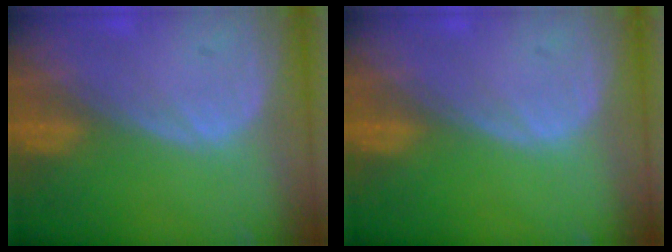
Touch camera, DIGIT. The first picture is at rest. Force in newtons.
{"total": 0.0}